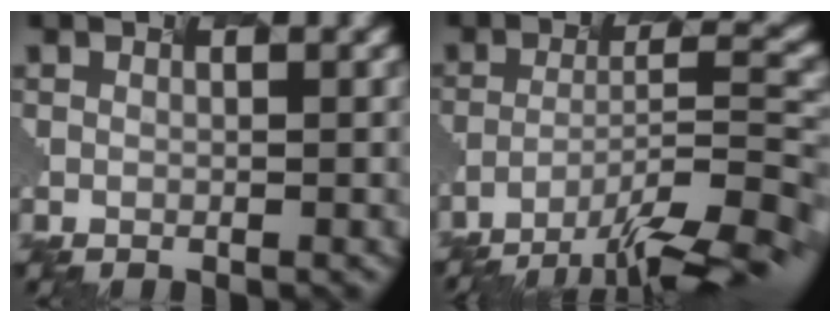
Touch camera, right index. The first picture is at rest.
{"total": 11.0, "force": [-9.1, 1.2, 6.1], "torque": [-0.103, 0.008, -0.133]}